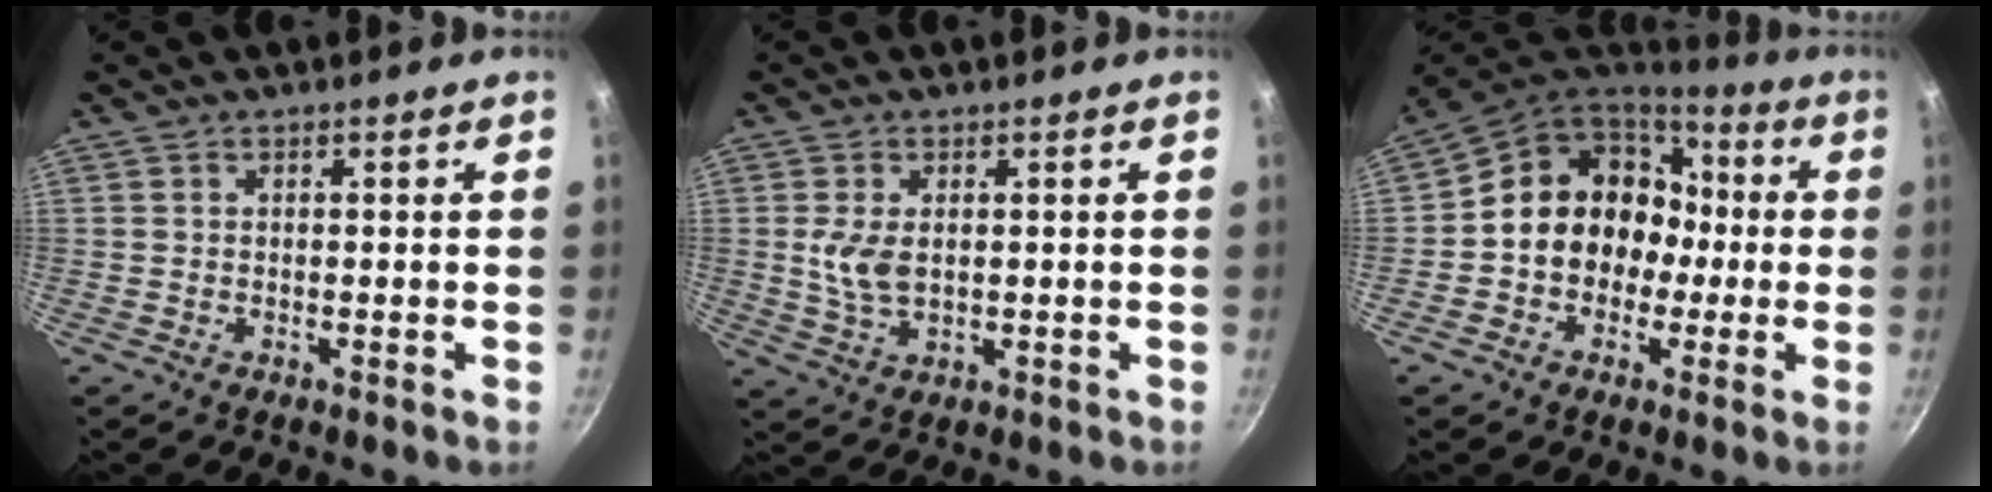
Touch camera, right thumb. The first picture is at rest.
{"total": 5.4, "force": [0.6, 3.2, 4.3], "torque": [-0.089, -0.008, 0.015]}
{"total": 15.5, "force": [-0.3, 13.3, 8.0], "torque": [-0.083, 0.048, -0.016]}